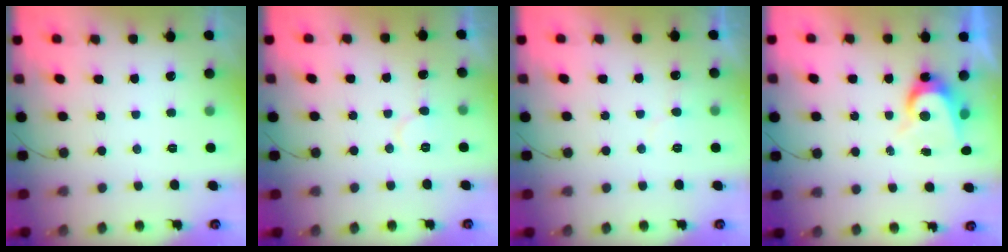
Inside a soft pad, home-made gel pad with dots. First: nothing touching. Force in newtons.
{"total": 6.2, "press": 6.2, "slide": 0.6}
{"total": 5.3, "press": 5.2, "slide": 0.5}
{"total": 7.4, "press": 7.4, "slide": 0.2}